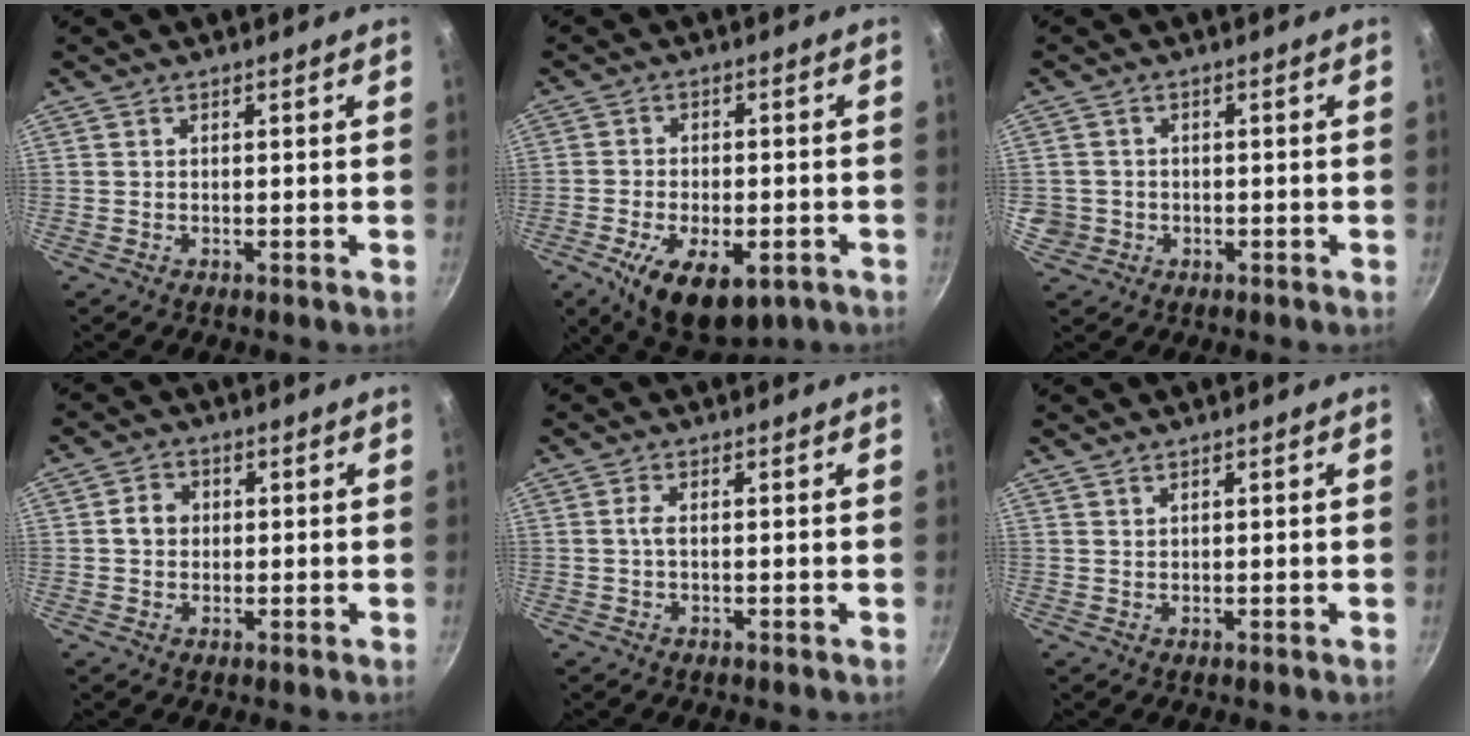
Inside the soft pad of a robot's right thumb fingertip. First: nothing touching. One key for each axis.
{"total": 13.9, "fx": -5.9, "fy": 7.2, "fz": 10.3, "tx": -0.156, "ty": 0.004, "tz": -0.083}
{"total": 4.4, "fx": -0.7, "fy": 4.2, "fz": 1.1, "tx": -0.019, "ty": 0.016, "tz": -0.002}
{"total": 3.8, "fx": 0.3, "fy": 3.2, "fz": 1.9, "tx": -0.016, "ty": 0.008, "tz": 0.000}
{"total": 1.5, "fx": 0.0, "fy": 0.5, "fz": 1.5, "tx": -0.036, "ty": 0.004, "tz": -0.001}
{"total": 0.6, "fx": 0.5, "fy": 0.1, "fz": 0.2, "tx": -0.001, "ty": -0.007, "tz": 0.011}